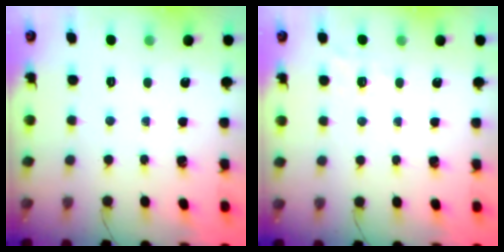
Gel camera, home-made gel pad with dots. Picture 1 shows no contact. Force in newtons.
{"total": 5.7, "press": 5.5, "slide": 1.4}